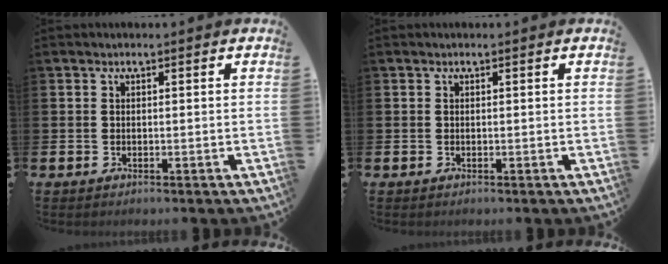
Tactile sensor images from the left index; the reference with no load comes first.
{"total": 0.0}